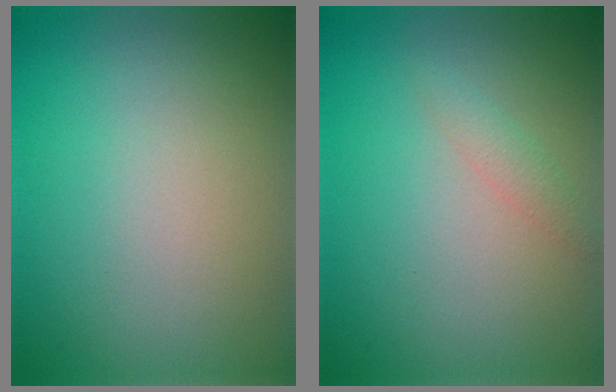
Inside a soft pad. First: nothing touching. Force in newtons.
{"total": 1.2, "press": 1.2, "slide": 0.1}